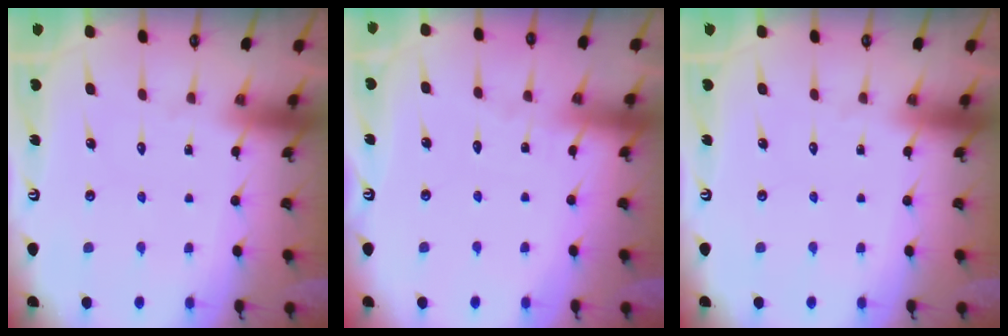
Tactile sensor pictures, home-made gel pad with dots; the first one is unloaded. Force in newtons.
{"total": 2.2, "press": 2.1, "slide": 0.3}
{"total": 0.0}